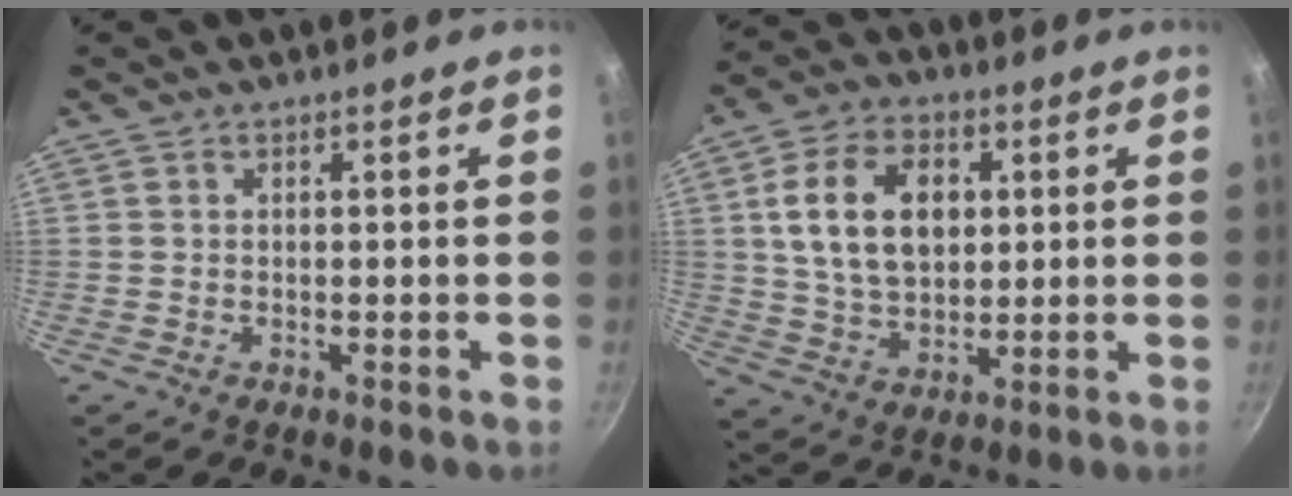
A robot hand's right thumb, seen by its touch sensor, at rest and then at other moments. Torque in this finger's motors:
{"motor_torque": [-0.49, 0.91, 0.60, 0.12, 0.40]}